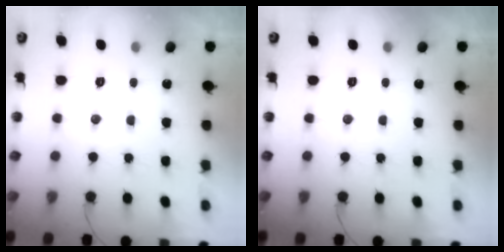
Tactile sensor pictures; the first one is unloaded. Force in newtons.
{"total": 0.0}